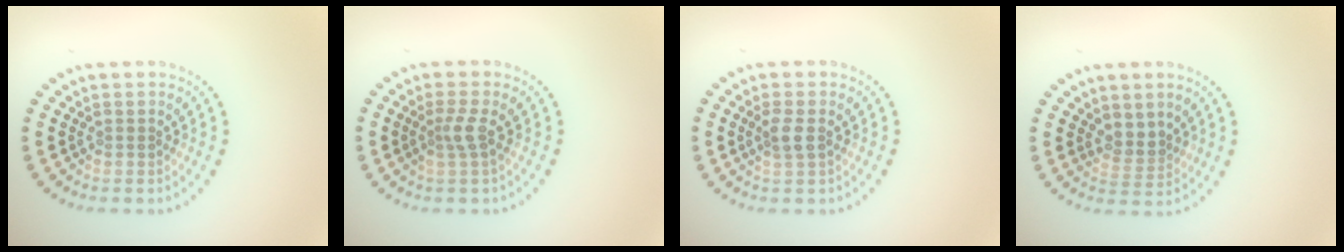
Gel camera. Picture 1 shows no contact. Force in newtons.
{"total": 1.8, "press": 1.4, "slide": 1.2}
{"total": 1.7, "press": 1.7, "slide": 0.4}
{"total": 2.0, "press": 1.7, "slide": 1.1}